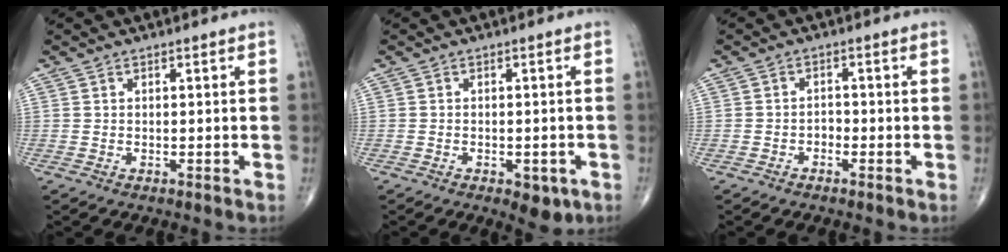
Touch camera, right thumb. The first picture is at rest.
{"total": 4.4, "force": [-1.9, 2.2, 3.2], "torque": [-0.036, 0.006, -0.017]}
{"total": 1.5, "force": [-1.0, 0.9, 0.6], "torque": [-0.001, 0.007, -0.022]}